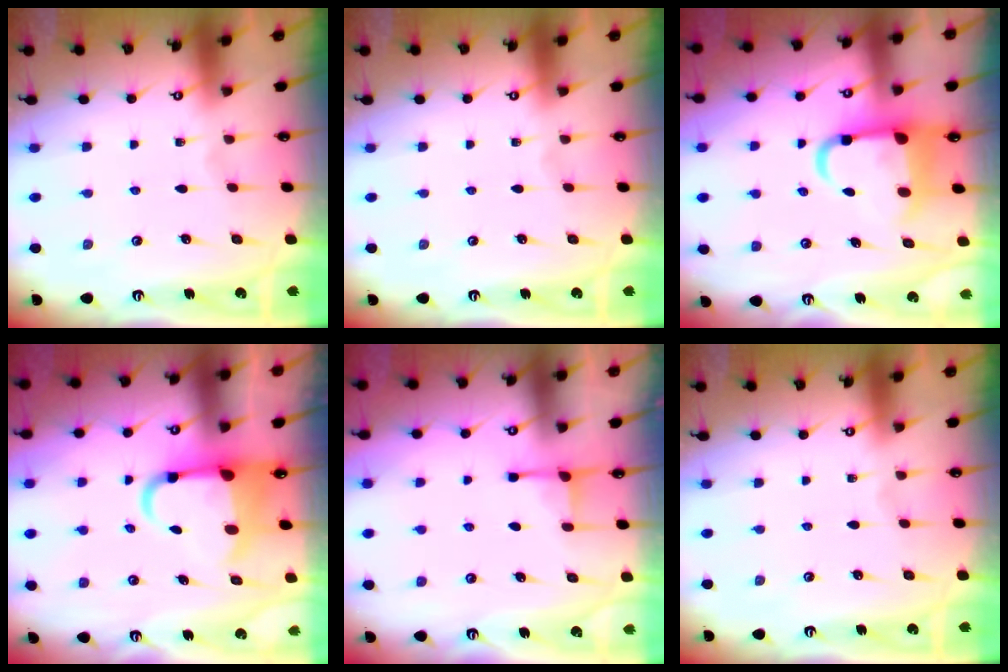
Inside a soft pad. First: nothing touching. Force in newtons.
{"total": 0.0}
{"total": 8.9, "press": 8.5, "slide": 2.5}
{"total": 7.6, "press": 7.3, "slide": 1.8}
{"total": 2.5, "press": 2.5, "slide": 0.5}
{"total": 0.0}